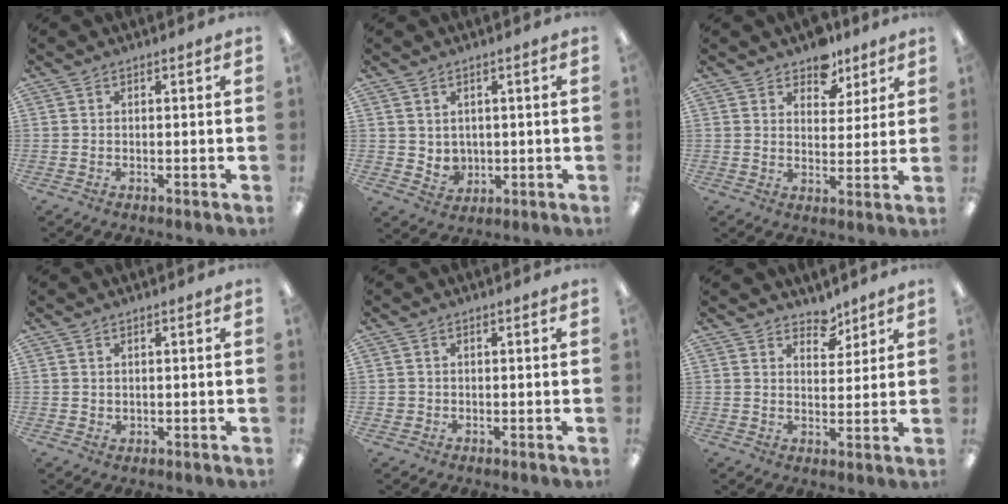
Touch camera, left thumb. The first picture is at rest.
{"total": 3.5, "force": [2.0, 2.9, 0.6], "torque": [-0.004, -0.014, 0.035]}
{"total": 7.7, "force": [6.0, 4.4, 1.7], "torque": [-0.011, -0.037, 0.107]}
{"total": 1.1, "force": [0.9, 0.5, 0.2], "torque": [-0.004, 0.001, 0.017]}
{"total": 1.2, "force": [0.1, 1.1, 0.2], "torque": [-0.005, 0.005, 0.000]}
{"total": 5.2, "force": [4.4, 2.6, 1.1], "torque": [-0.002, -0.029, 0.078]}